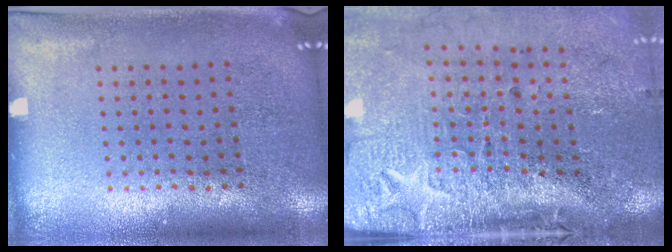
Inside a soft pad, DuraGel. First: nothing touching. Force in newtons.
{"total": 4.5, "press": 3.6, "slide": 2.8}